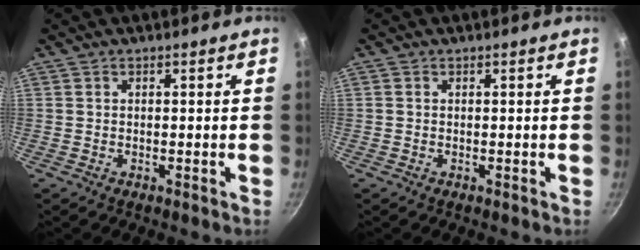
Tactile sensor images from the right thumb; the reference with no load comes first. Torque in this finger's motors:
{"motor_torque": [-0.33, 0.11, -0.24, 0.13, 0.03]}